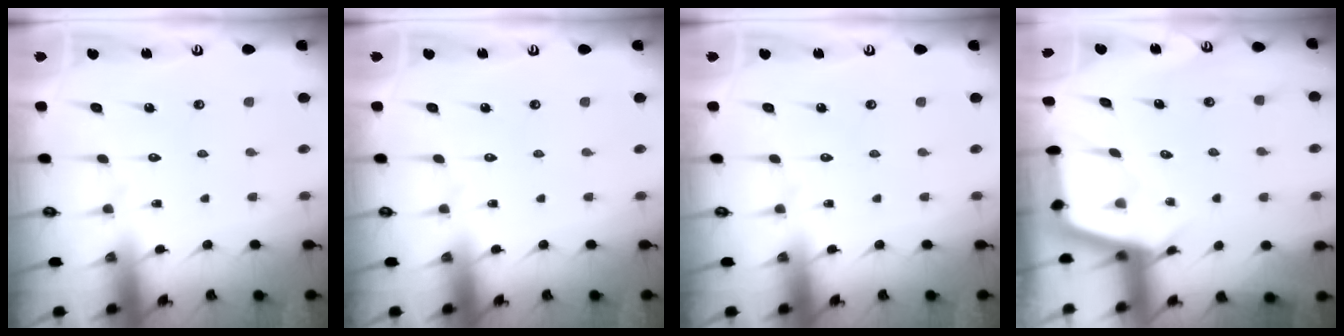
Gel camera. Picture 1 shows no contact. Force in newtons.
{"total": 0.0}
{"total": 0.0}
{"total": 3.0, "press": 3.0, "slide": 0.4}